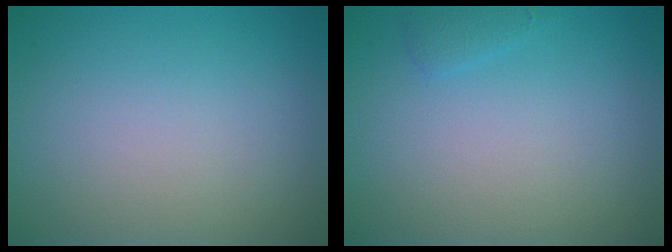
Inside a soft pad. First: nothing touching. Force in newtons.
{"total": 0.8, "press": 0.8, "slide": 0.1}